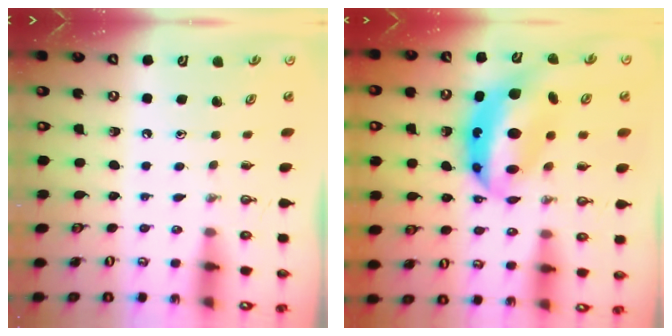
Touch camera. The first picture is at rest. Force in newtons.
{"total": 14.1, "press": 14.1, "slide": 1.1}